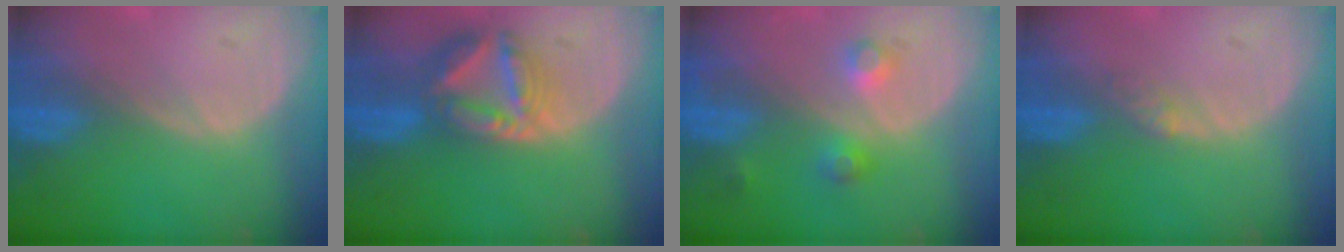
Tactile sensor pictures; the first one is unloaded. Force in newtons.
{"total": 8.0, "press": 6.9, "slide": 4.0}
{"total": 3.7, "press": 3.4, "slide": 1.4}
{"total": 1.8, "press": 1.6, "slide": 1.0}